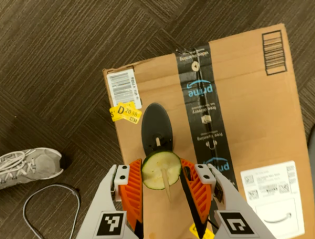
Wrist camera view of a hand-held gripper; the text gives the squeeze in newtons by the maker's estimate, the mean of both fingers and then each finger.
{"total": 6.5, "left": 6.8, "right": 6.3}